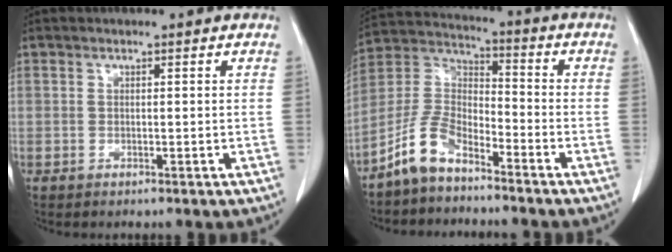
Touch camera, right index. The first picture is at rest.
{"total": 8.7, "force": [-6.5, 3.5, 4.6], "torque": [-0.110, 0.016, -0.136]}